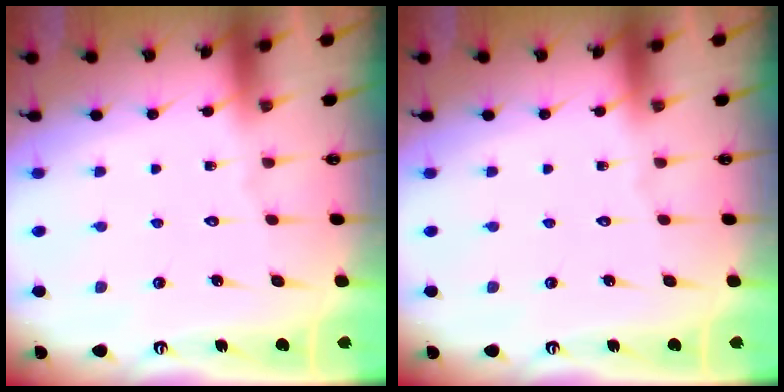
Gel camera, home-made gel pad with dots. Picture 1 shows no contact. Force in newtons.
{"total": 0.0}